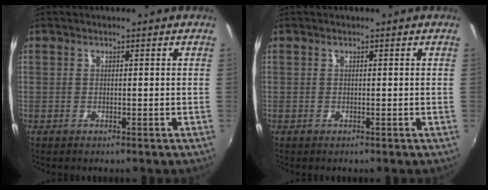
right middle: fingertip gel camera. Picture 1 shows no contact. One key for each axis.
{"total": 0.0}